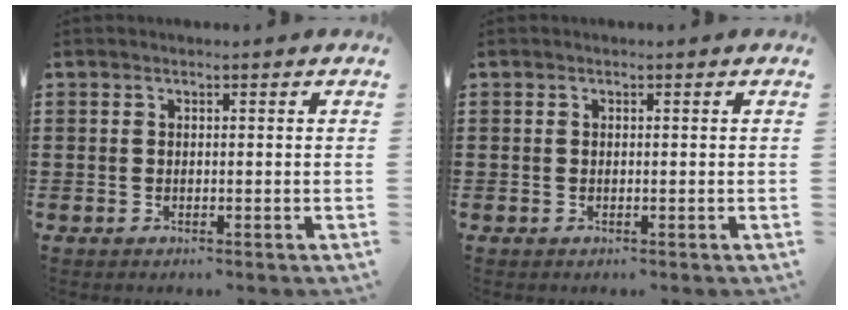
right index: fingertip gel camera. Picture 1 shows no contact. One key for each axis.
{"total": 0.0}